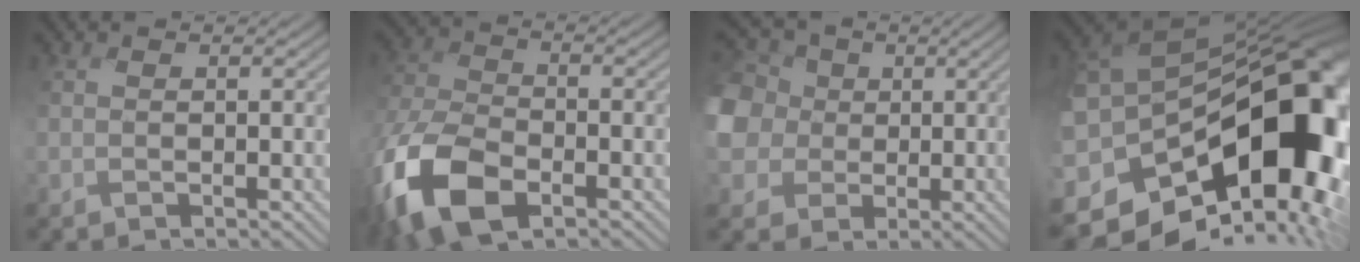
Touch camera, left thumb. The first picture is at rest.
{"total": 13.7, "force": [-7.5, 7.5, 8.7], "torque": [-0.240, -0.046, -0.146]}
{"total": 10.3, "force": [0.7, 9.3, 4.4], "torque": [-0.182, -0.011, -0.003]}
{"total": 18.7, "force": [-3.4, 12.2, 13.7], "torque": [-0.242, -0.040, -0.034]}